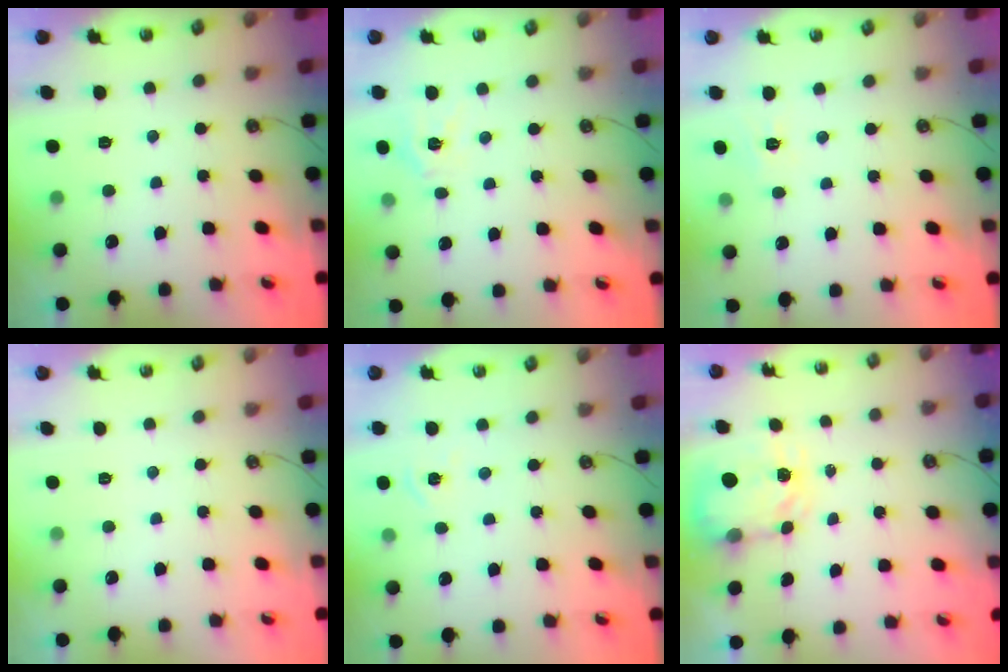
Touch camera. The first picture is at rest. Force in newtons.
{"total": 9.7, "press": 9.6, "slide": 1.3}
{"total": 3.0, "press": 3.0, "slide": 0.1}
{"total": 0.0}
{"total": 3.8, "press": 3.8, "slide": 0.5}
{"total": 3.7, "press": 3.7, "slide": 0.6}